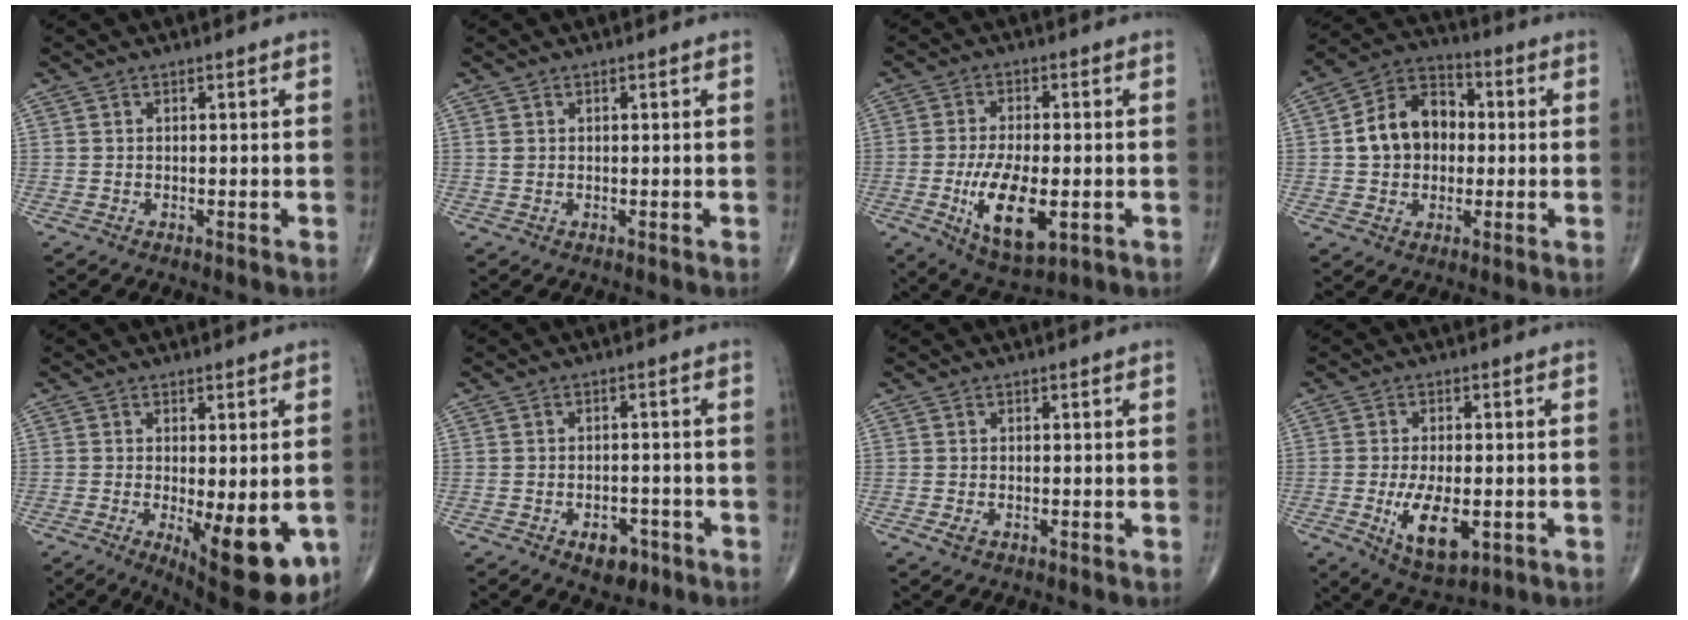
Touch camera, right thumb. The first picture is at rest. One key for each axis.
{"total": 0.7, "fx": 0.2, "fy": 0.6, "fz": 0.4, "tx": -0.007, "ty": 0.002, "tz": 0.006}
{"total": 12.3, "fx": -3.1, "fy": 5.4, "fz": 10.6, "tx": -0.183, "ty": -0.009, "tz": -0.043}
{"total": 12.4, "fx": 0.4, "fy": 9.4, "fz": 8.0, "tx": -0.106, "ty": 0.028, "tz": -0.001}
{"total": 14.0, "fx": -3.9, "fy": 5.0, "fz": 12.5, "tx": -0.142, "ty": -0.021, "tz": -0.039}
{"total": 4.9, "fx": -2.6, "fy": 3.0, "fz": 2.8, "tx": -0.021, "ty": 0.016, "tz": -0.033}
{"total": 1.2, "fx": -0.4, "fy": 0.7, "fz": 0.9, "tx": -0.020, "ty": -0.001, "tz": -0.008}
{"total": 9.7, "fx": -2.4, "fy": 4.6, "fz": 8.2, "tx": -0.134, "ty": -0.011, "tz": -0.028}